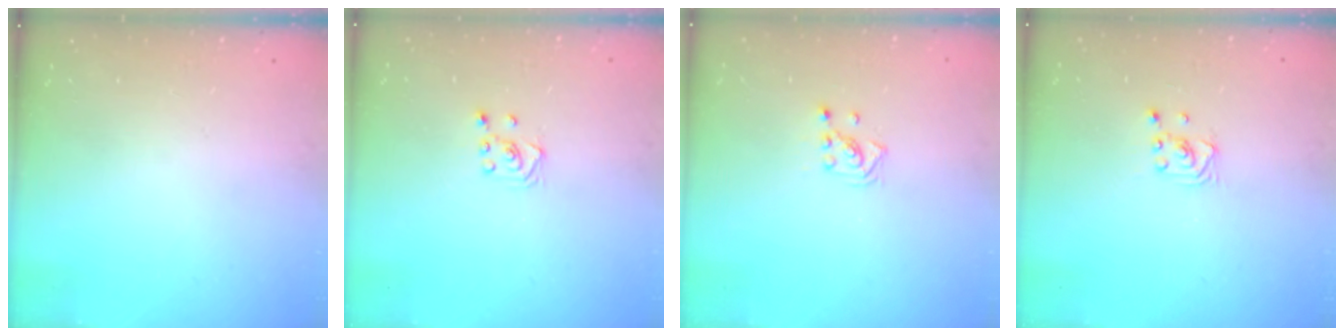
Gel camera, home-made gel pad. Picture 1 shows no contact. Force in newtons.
{"total": 3.0, "press": 3.0, "slide": 0.3}
{"total": 2.1, "press": 2.0, "slide": 0.8}
{"total": 2.2, "press": 2.2, "slide": 0.1}